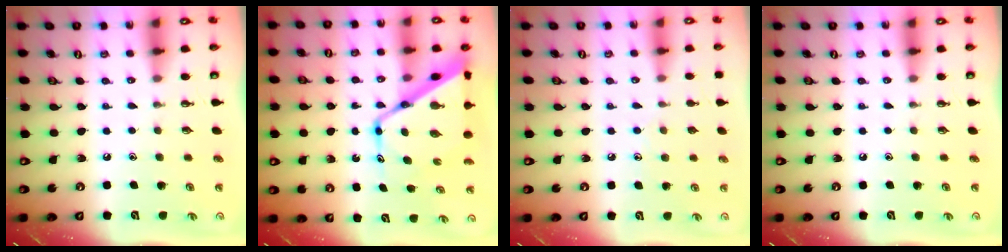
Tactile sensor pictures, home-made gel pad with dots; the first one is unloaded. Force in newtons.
{"total": 16.2, "press": 16.1, "slide": 1.5}
{"total": 6.6, "press": 6.6, "slide": 0.6}
{"total": 0.0}